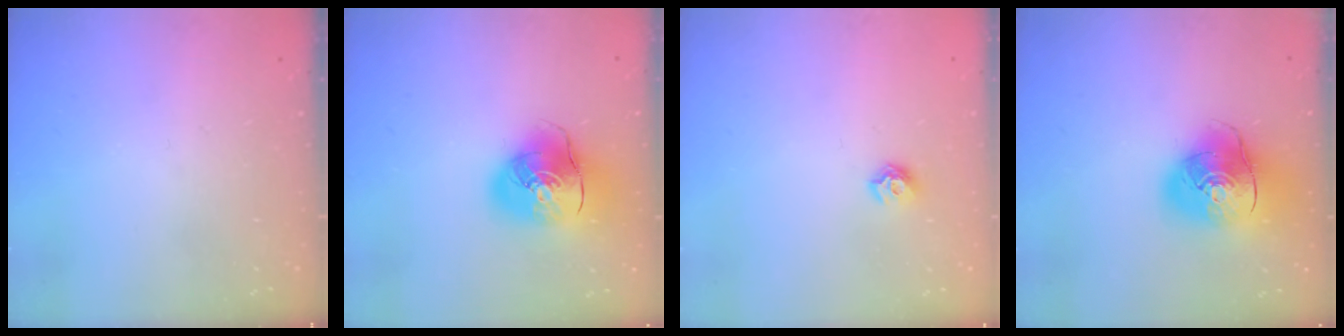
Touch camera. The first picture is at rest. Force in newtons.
{"total": 14.9, "press": 14.7, "slide": 2.5}
{"total": 7.2, "press": 7.1, "slide": 0.7}
{"total": 14.8, "press": 14.7, "slide": 2.1}